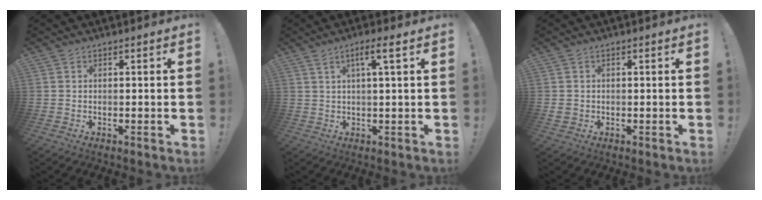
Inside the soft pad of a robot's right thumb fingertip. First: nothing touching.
{"total": 5.3, "force": [2.2, 0.4, 4.8], "torque": [-0.081, -0.002, 0.030]}
{"total": 1.9, "force": [0.0, 1.8, 0.6], "torque": [-0.010, 0.002, 0.001]}